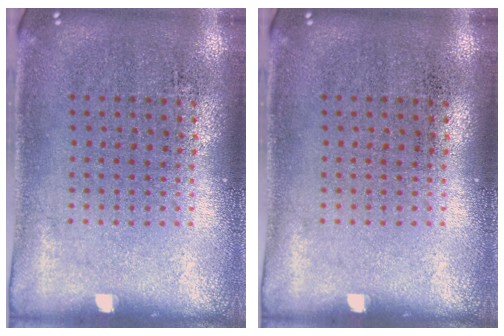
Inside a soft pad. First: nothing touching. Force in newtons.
{"total": 0.0}